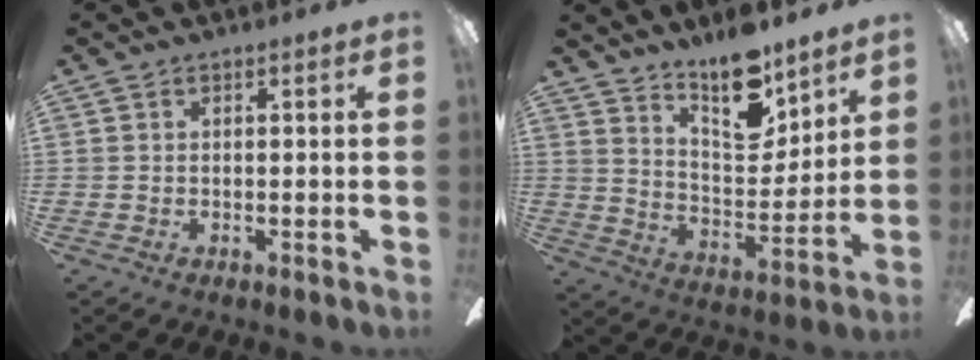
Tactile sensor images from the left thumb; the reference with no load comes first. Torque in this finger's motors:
{"motor_torque": [0.53, 0.23, 1.13, -1.63, 0.09]}